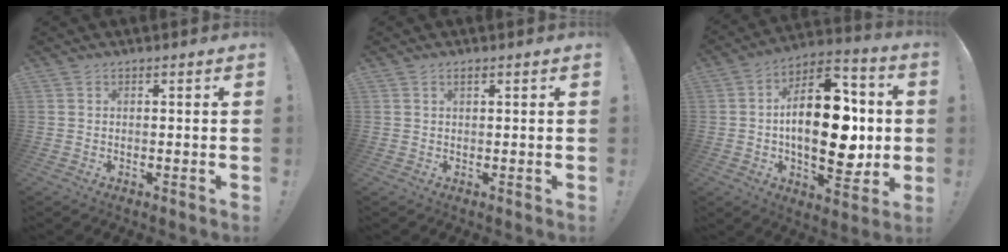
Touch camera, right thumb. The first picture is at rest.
{"total": 0.9, "force": [0.5, 0.3, 0.6], "torque": [-0.008, -0.001, 0.008]}
{"total": 23.1, "force": [0.9, 12.5, 19.4], "torque": [-0.306, 0.000, 0.018]}